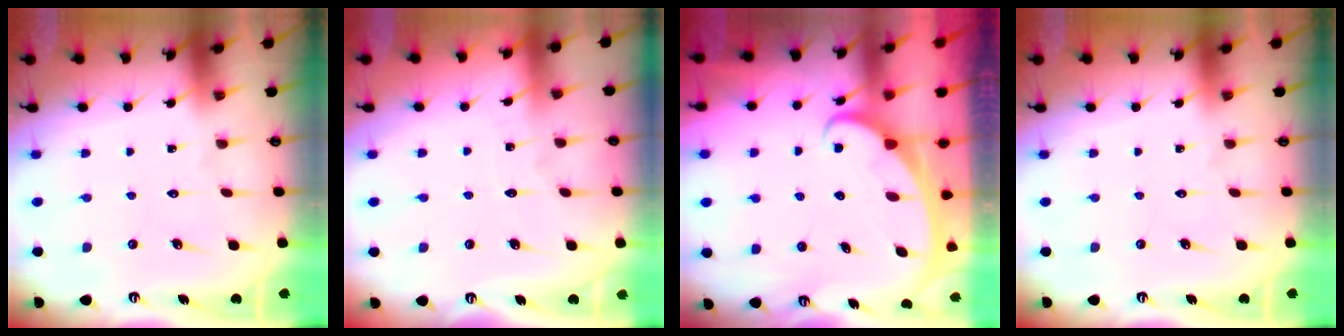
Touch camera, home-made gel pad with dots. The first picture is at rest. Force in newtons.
{"total": 2.0, "press": 2.0, "slide": 0.2}
{"total": 2.4, "press": 2.4, "slide": 0.4}
{"total": 0.0}